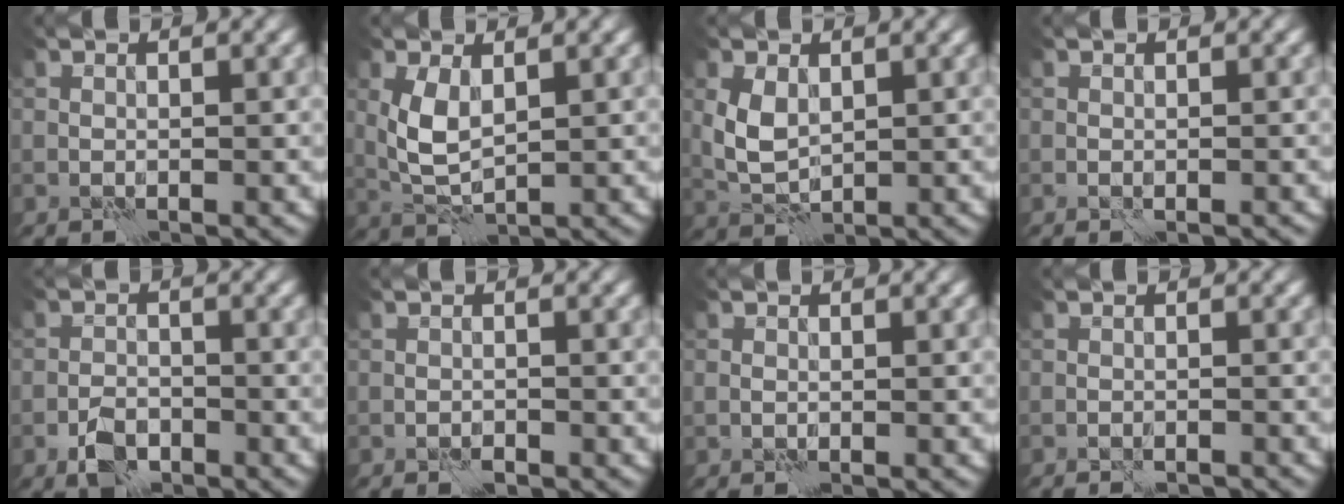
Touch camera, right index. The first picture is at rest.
{"total": 3.7, "force": [0.9, 1.9, 3.0], "torque": [-0.076, 0.003, 0.023]}
{"total": 3.2, "force": [0.7, 2.1, 2.3], "torque": [-0.058, 0.002, 0.020]}
{"total": 0.7, "force": [-0.5, 0.1, 0.6], "torque": [-0.008, -0.001, -0.006]}
{"total": 3.0, "force": [-1.9, 1.7, 1.7], "torque": [-0.029, 0.003, -0.039]}
{"total": 0.8, "force": [-0.6, 0.4, 0.3], "torque": [-0.003, 0.002, -0.011]}
{"total": 0.5, "force": [0.1, 0.5, 0.1], "torque": [-0.001, 0.000, 0.004]}
{"total": 1.7, "force": [-1.5, 0.2, 0.6], "torque": [-0.009, 0.005, -0.024]}